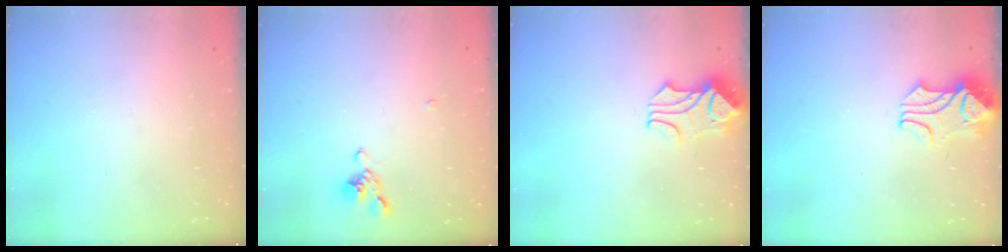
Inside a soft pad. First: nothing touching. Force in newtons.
{"total": 1.8, "press": 1.5, "slide": 1.0}
{"total": 1.7, "press": 1.3, "slide": 1.0}
{"total": 2.5, "press": 2.3, "slide": 1.0}